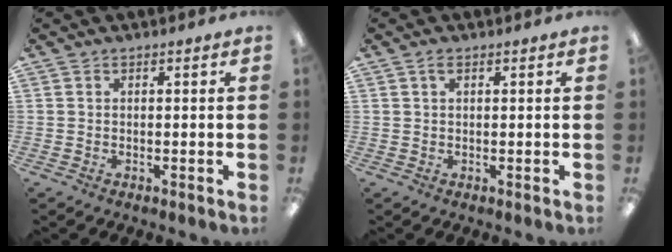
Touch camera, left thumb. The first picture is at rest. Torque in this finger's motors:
{"motor_torque": [0.04, 0.07, -0.17, -0.15, 0.02]}